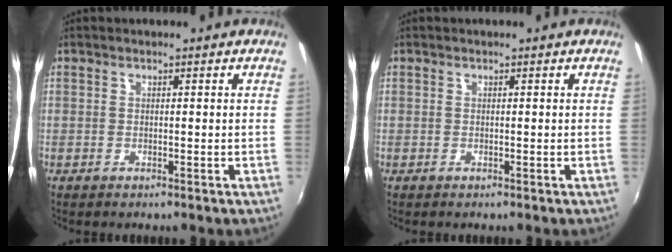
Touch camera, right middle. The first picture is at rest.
{"total": 0.0}